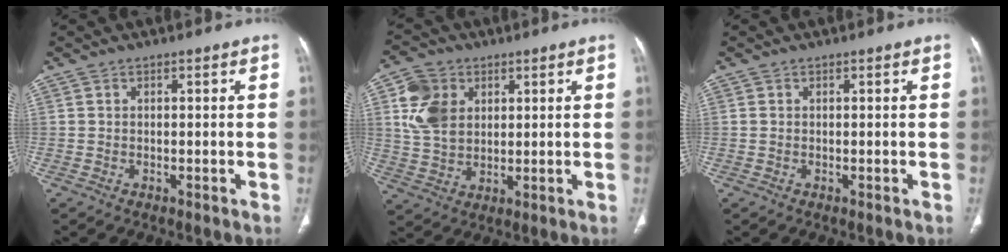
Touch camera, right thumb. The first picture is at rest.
{"total": 9.8, "force": [3.0, 7.4, 5.7], "torque": [-0.093, -0.005, 0.062]}
{"total": 0.0}